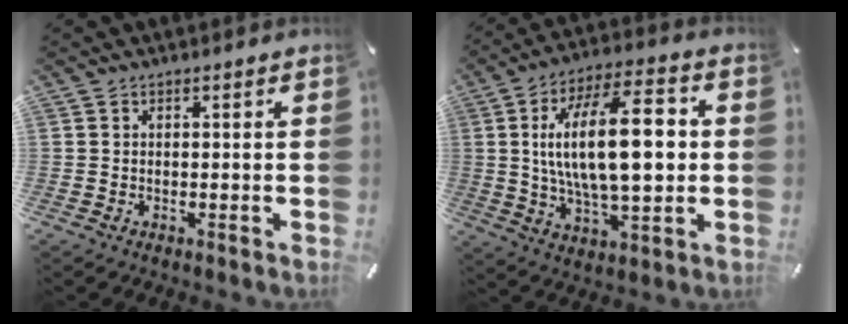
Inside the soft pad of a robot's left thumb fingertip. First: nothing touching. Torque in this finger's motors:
{"motor_torque": [2.51, 2.51, 1.86, -0.92, 0.31]}